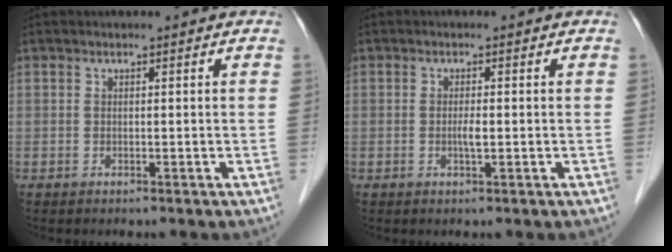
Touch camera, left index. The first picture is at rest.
{"total": 1.5, "force": [-0.5, 0.2, 1.5], "torque": [-0.029, -0.004, -0.009]}